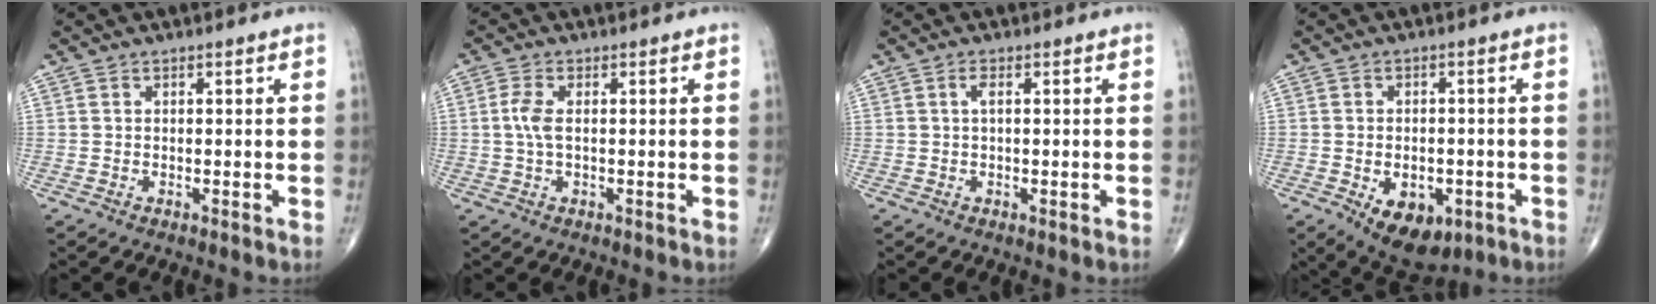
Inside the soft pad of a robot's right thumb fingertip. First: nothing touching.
{"total": 3.5, "force": [0.2, 1.5, 3.2], "torque": [-0.083, 0.005, 0.003]}
{"total": 1.5, "force": [0.3, 0.3, 1.4], "torque": [-0.031, 0.000, 0.003]}
{"total": 10.3, "force": [-4.2, 6.1, 7.1], "torque": [-0.086, 0.007, -0.050]}